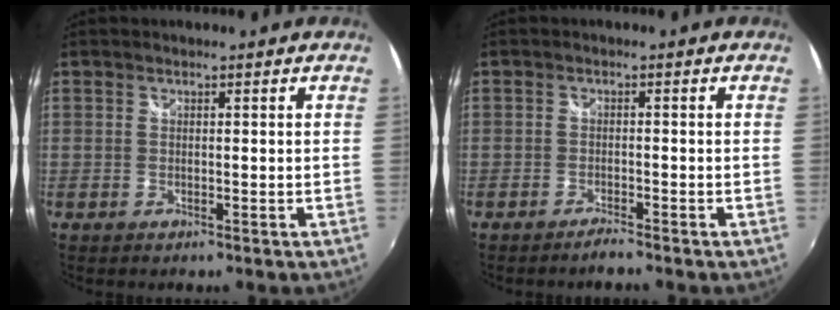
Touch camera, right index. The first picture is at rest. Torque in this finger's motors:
{"motor_torque": [0.13, -0.05, 0.15, 0.01]}